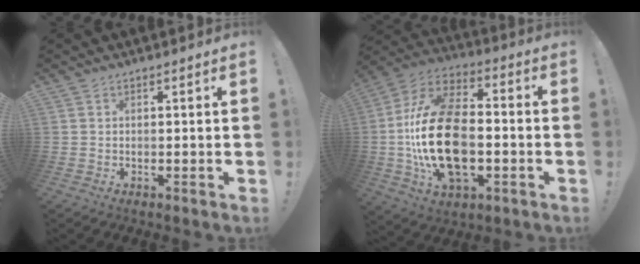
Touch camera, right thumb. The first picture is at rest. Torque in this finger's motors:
{"motor_torque": [2.35, 2.66, 1.88, -0.89, 0.91]}